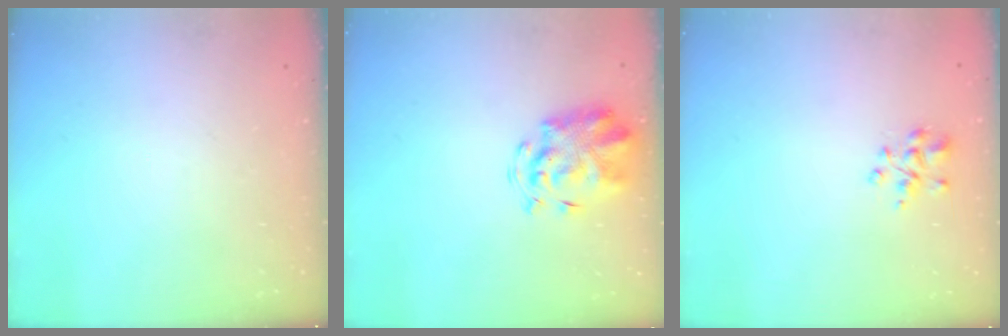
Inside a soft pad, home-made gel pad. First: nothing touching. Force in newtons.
{"total": 4.3, "press": 4.2, "slide": 0.7}
{"total": 3.9, "press": 3.9, "slide": 0.2}